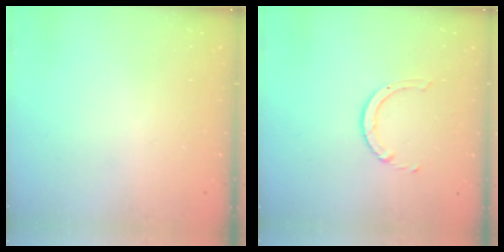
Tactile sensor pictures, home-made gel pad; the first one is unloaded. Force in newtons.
{"total": 2.5, "press": 2.5, "slide": 0.2}